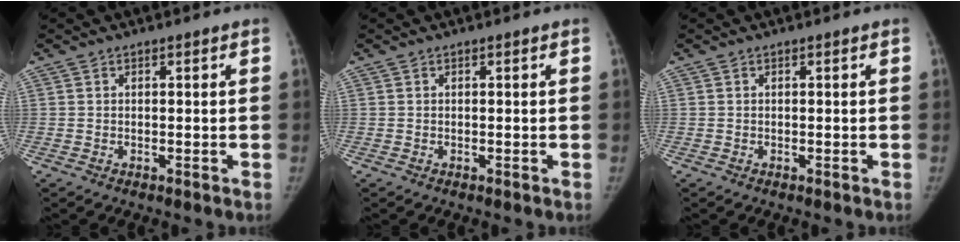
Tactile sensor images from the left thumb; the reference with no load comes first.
{"total": 0.0}
{"total": 0.0}